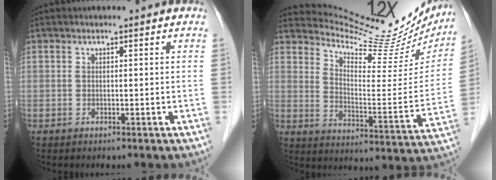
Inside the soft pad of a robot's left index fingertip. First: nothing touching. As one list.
[{"total": 21.5, "force": [19.9, 4.5, 6.8], "torque": [-0.095, -0.058, 0.261]}]